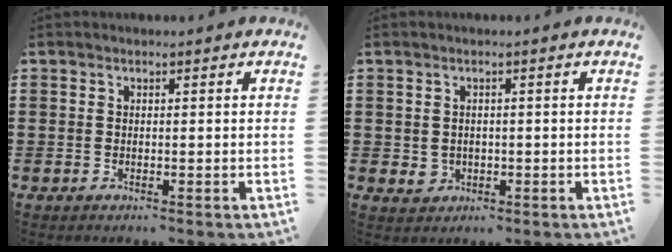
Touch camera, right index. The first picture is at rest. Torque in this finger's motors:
{"motor_torque": [1.09, 1.05, 0.01, 0.01]}